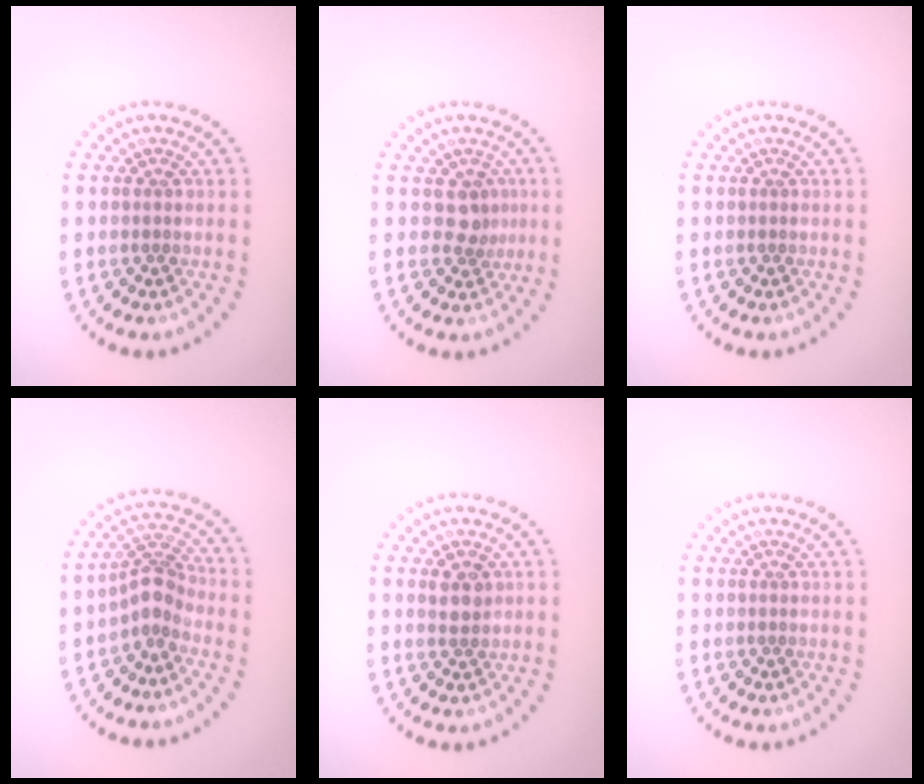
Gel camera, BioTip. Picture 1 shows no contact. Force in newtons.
{"total": 2.2, "press": 1.7, "slide": 1.4}
{"total": 0.0}
{"total": 2.8, "press": 2.1, "slide": 1.9}
{"total": 1.7, "press": 1.7, "slide": 0.5}
{"total": 0.0}